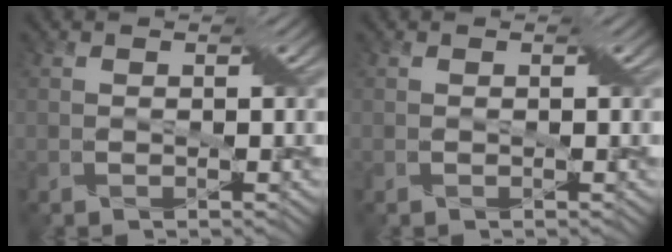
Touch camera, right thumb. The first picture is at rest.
{"total": 0.0}